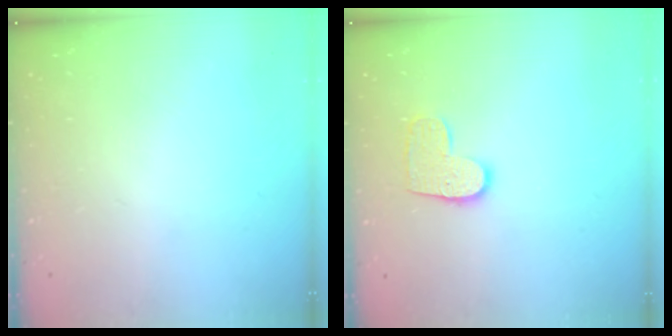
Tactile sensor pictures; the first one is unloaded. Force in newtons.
{"total": 8.7, "press": 8.7, "slide": 0.4}